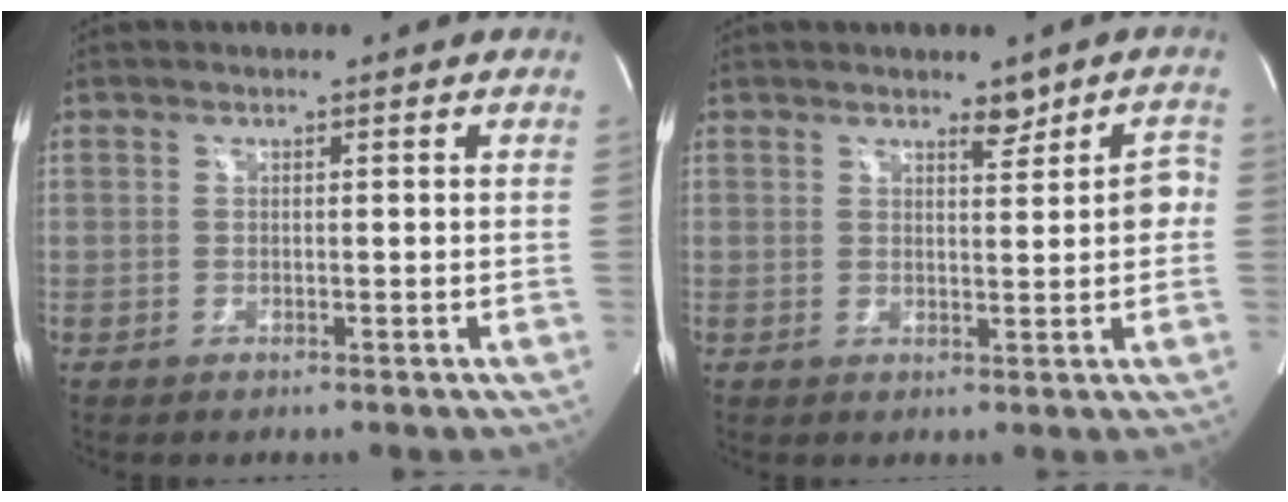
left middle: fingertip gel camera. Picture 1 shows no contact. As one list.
[{"total": 3.1, "force": [1.4, 1.1, 2.6], "torque": [-0.024, 0.011, 0.020]}]